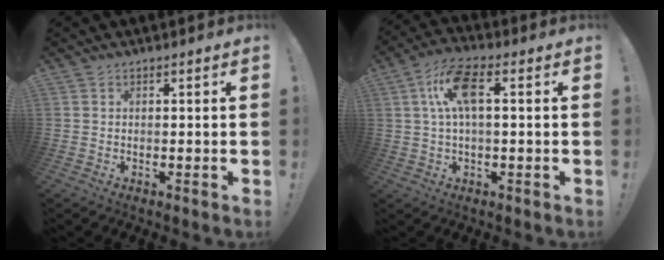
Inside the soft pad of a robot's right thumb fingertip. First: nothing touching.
{"total": 11.1, "force": [2.0, 4.6, 9.9], "torque": [-0.188, 0.011, 0.037]}